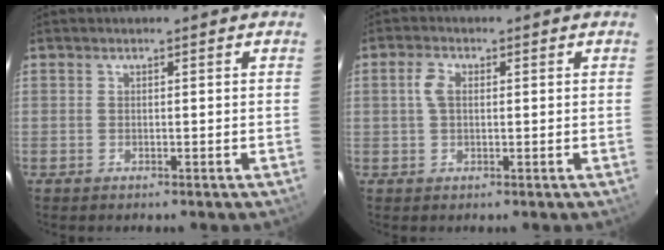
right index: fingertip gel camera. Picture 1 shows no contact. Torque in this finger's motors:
{"motor_torque": [0.21, -0.04, 0.21, 0.06]}